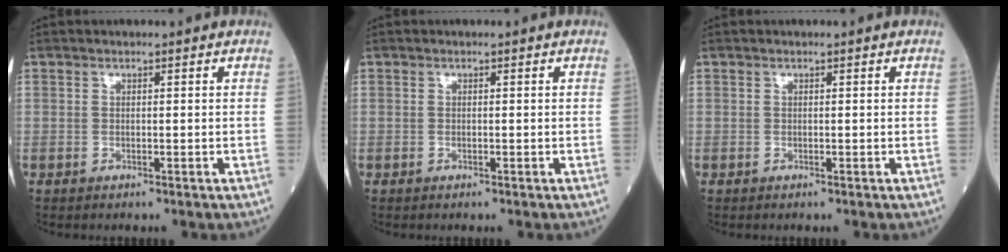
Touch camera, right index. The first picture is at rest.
{"total": 0.0}
{"total": 0.0}